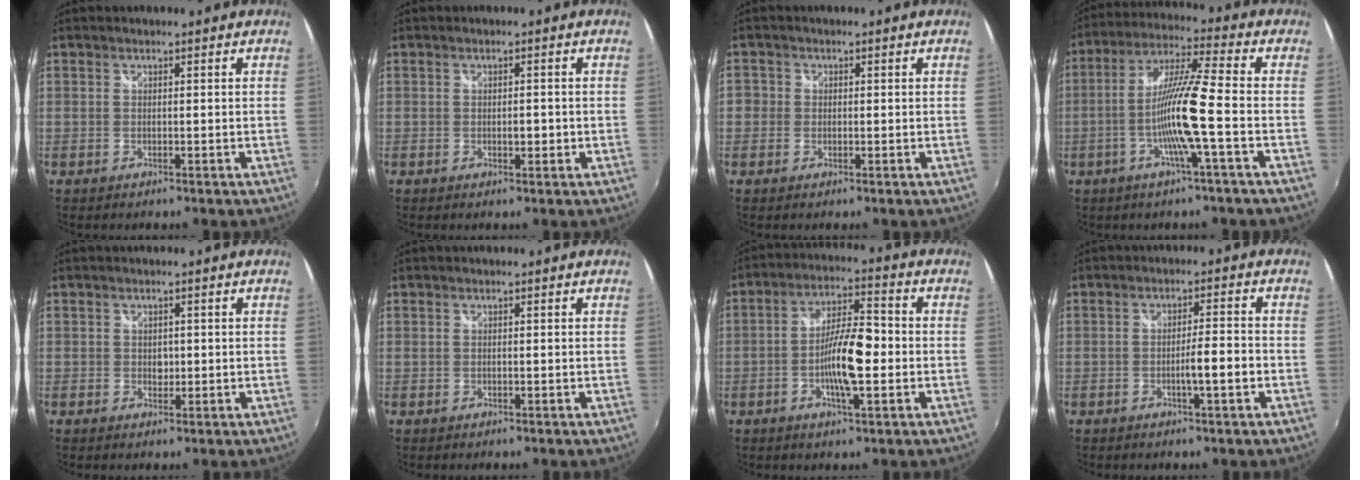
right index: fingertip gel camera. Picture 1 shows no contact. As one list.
[{"total": 1.6, "force": [-0.3, 0.9, 1.3], "torque": [-0.021, -0.001, -0.004]}, {"total": 2.7, "force": [-0.6, 2.5, 0.6], "torque": [-0.014, -0.002, -0.017]}, {"total": 11.8, "force": [-3.7, -0.9, 11.2], "torque": [-0.216, 0.000, -0.072]}, {"total": 1.6, "force": [0.0, 1.4, 0.7], "torque": [-0.009, 0.000, 0.000]}, {"total": 0.0}, {"total": 10.2, "force": [-2.1, 2.7, 9.6], "torque": [-0.178, 0.003, -0.039]}, {"total": 4.5, "force": [-1.7, -0.1, 4.1], "torque": [-0.069, -0.002, -0.025]}]